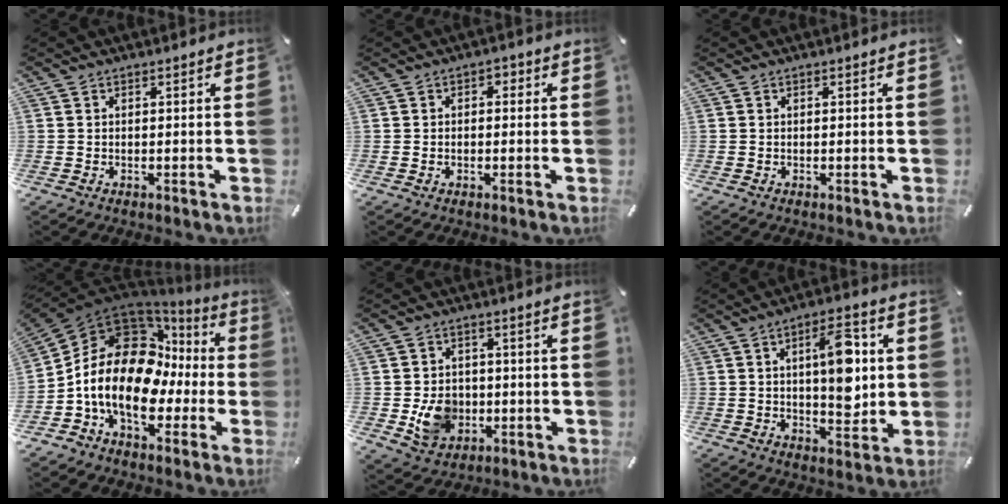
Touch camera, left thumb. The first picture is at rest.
{"total": 1.9, "force": [-0.7, 1.4, 1.1], "torque": [-0.013, 0.005, -0.017]}
{"total": 0.0}
{"total": 19.4, "force": [-0.4, 13.9, 13.6], "torque": [-0.264, -0.010, -0.008]}
{"total": 8.7, "force": [-1.5, 7.5, 4.0], "torque": [-0.061, 0.007, -0.023]}
{"total": 13.4, "force": [2.4, 6.5, 11.4], "torque": [-0.161, -0.005, 0.035]}